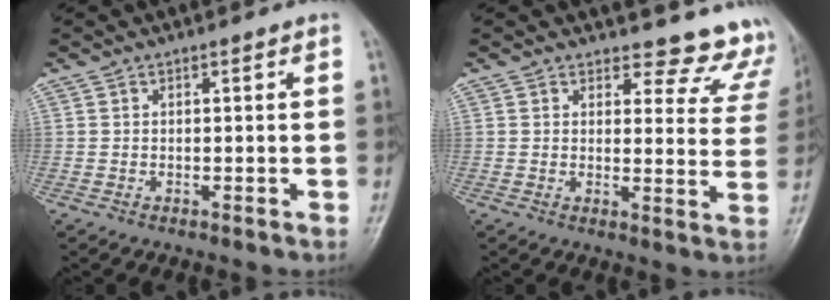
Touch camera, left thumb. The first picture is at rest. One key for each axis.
{"total": 11.6, "fx": 11.0, "fy": 3.9, "fz": 0.0, "tx": 0.055, "ty": -0.102, "tz": 0.093}